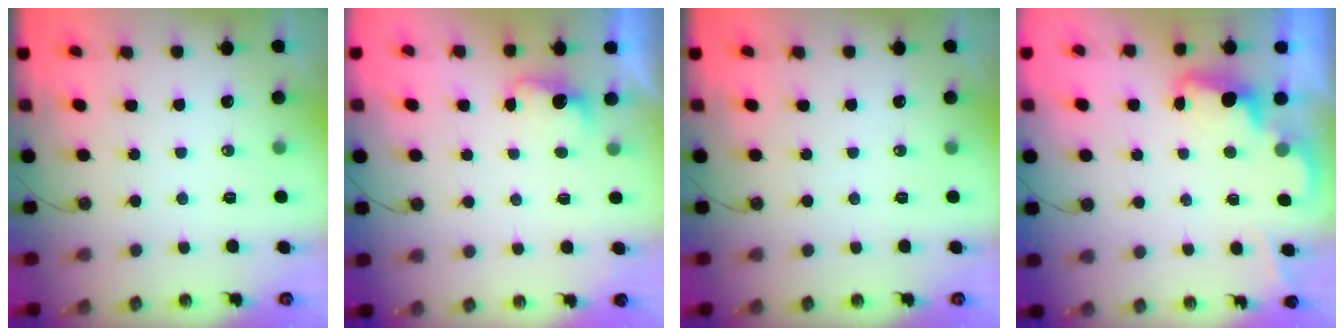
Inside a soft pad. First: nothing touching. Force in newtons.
{"total": 2.8, "press": 2.7, "slide": 0.9}
{"total": 0.0}
{"total": 2.3, "press": 2.3, "slide": 0.5}